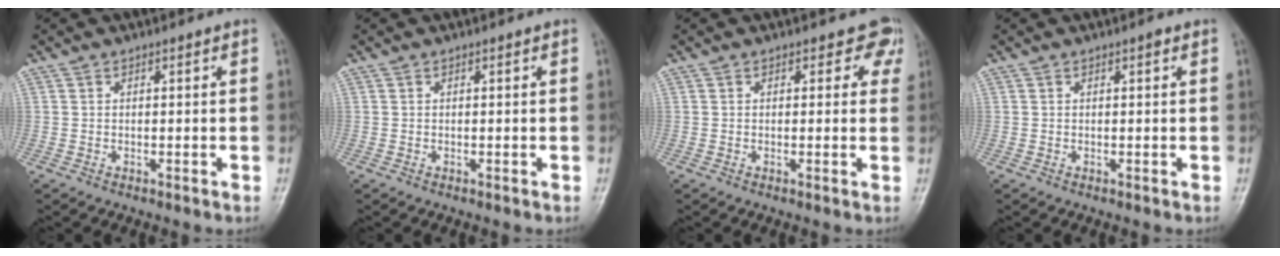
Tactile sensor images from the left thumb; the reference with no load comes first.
{"total": 0.0}
{"total": 3.4, "force": [2.2, 2.4, 1.0], "torque": [0.024, -0.009, 0.009]}
{"total": 0.6, "force": [0.4, 0.2, 0.5], "torque": [-0.007, 0.000, 0.003]}